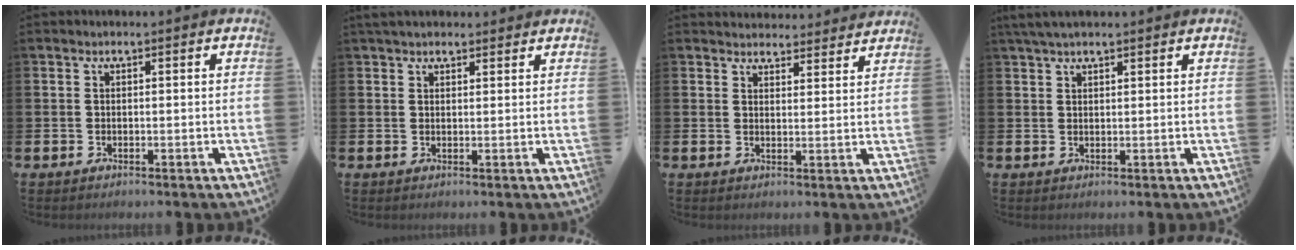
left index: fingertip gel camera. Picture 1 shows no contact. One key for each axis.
{"total": 2.3, "fx": 2.1, "fy": 0.8, "fz": 0.5, "tx": -0.006, "ty": 0.000, "tz": 0.036}
{"total": 3.6, "fx": 3.5, "fy": 0.9, "fz": -0.1, "tx": 0.002, "ty": -0.021, "tz": 0.063}
{"total": 2.7, "fx": 2.2, "fy": 0.7, "fz": 1.3, "tx": -0.030, "ty": 0.002, "tz": 0.041}